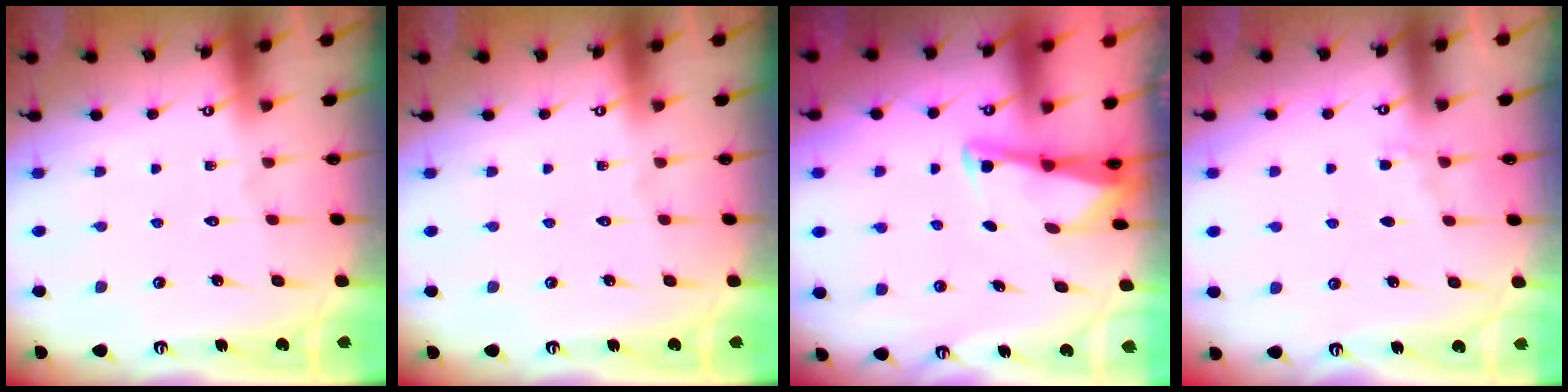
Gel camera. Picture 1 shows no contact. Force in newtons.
{"total": 0.0}
{"total": 3.0, "press": 3.0, "slide": 0.2}
{"total": 3.3, "press": 3.2, "slide": 0.5}